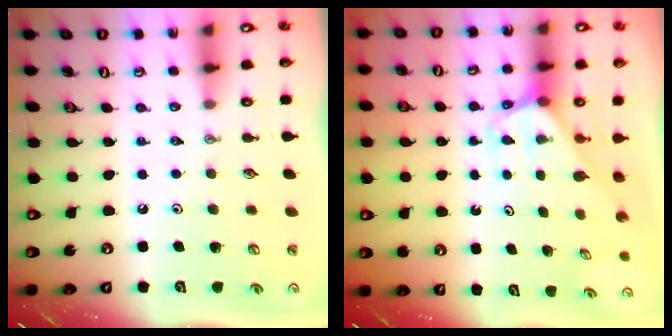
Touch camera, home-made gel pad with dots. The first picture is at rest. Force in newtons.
{"total": 2.4, "press": 2.4, "slide": 0.1}